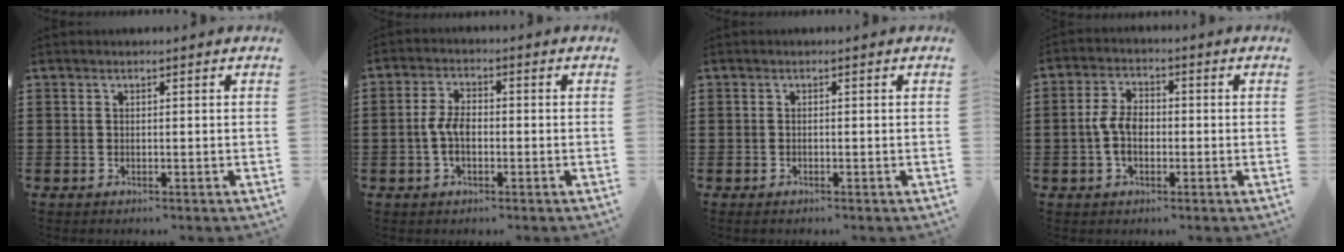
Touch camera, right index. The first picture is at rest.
{"total": 4.2, "force": [-0.8, 2.0, 3.6], "torque": [-0.088, -0.004, -0.020]}
{"total": 0.0}
{"total": 5.2, "force": [-0.8, 2.9, 4.2], "torque": [-0.107, -0.006, -0.021]}